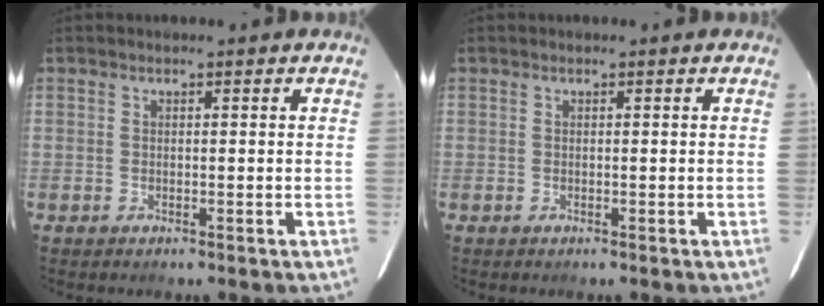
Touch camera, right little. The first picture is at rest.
{"total": 0.0}